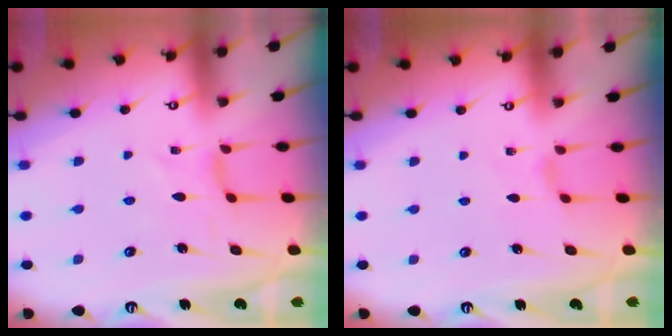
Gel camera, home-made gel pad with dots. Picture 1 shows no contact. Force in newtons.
{"total": 0.0}